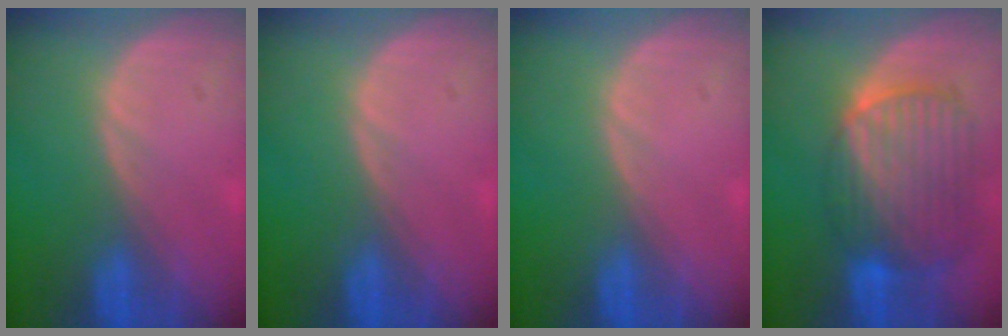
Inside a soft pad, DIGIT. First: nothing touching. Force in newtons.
{"total": 0.0}
{"total": 0.0}
{"total": 10.5, "press": 8.8, "slide": 5.6}